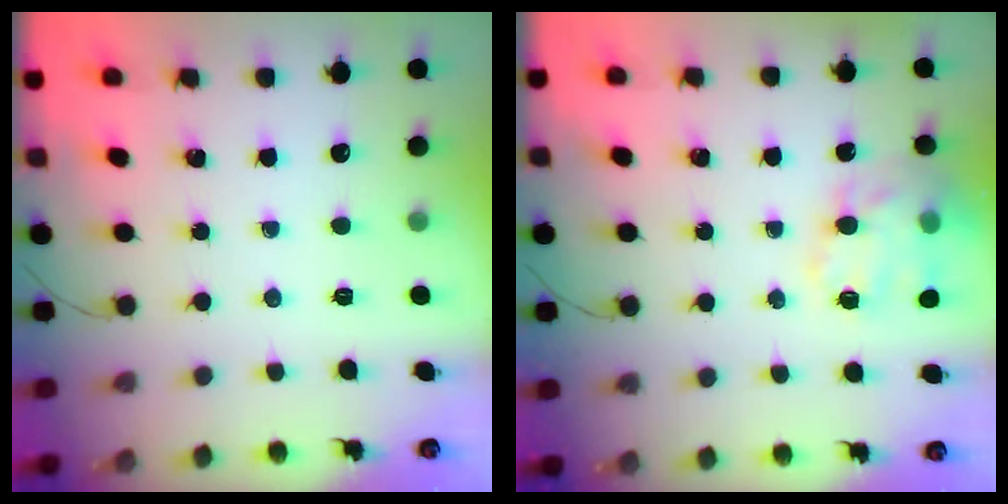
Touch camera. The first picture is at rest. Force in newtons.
{"total": 18.2, "press": 17.9, "slide": 3.1}